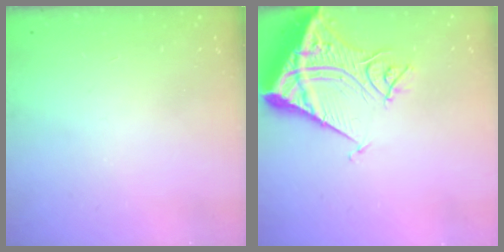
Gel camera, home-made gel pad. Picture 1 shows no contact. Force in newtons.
{"total": 16.9, "press": 16.7, "slide": 2.3}